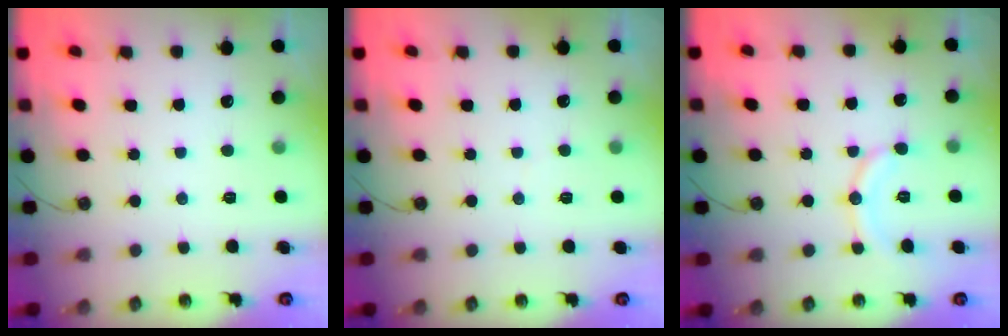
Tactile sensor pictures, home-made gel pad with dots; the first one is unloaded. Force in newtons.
{"total": 1.4, "press": 1.3, "slide": 0.1}
{"total": 9.1, "press": 9.1, "slide": 0.0}